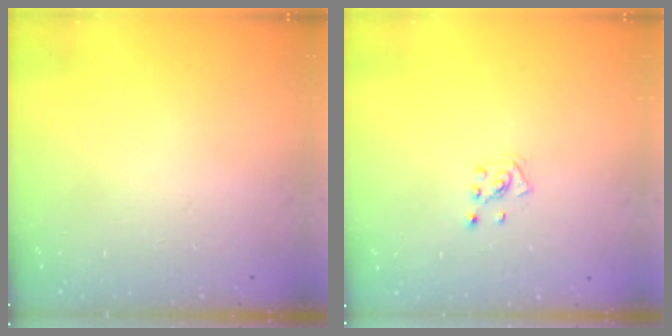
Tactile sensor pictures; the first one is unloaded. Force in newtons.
{"total": 2.1, "press": 2.0, "slide": 0.3}